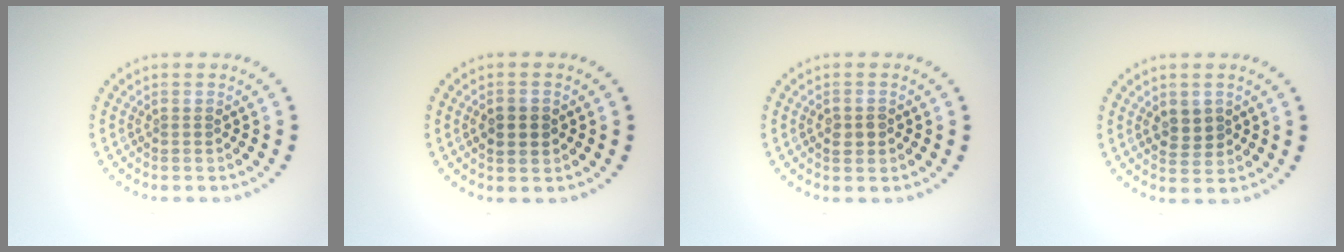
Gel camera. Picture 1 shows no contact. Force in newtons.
{"total": 2.3, "press": 2.3, "slide": 0.2}
{"total": 1.5, "press": 1.4, "slide": 0.5}
{"total": 2.4, "press": 2.4, "slide": 0.6}